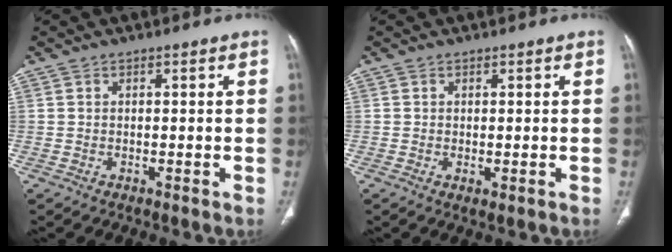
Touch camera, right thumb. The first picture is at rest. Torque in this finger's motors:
{"motor_torque": [0.06, -0.05, -0.28, 0.08, -0.01]}